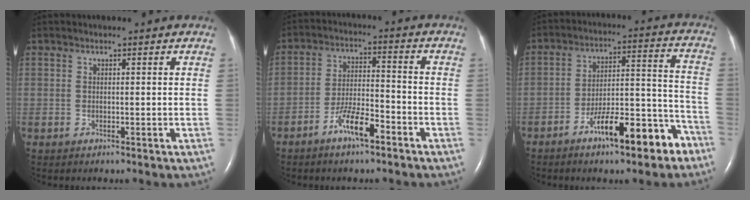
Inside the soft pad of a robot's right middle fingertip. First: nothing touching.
{"total": 6.7, "force": [-4.3, 1.3, 5.0], "torque": [-0.100, 0.002, -0.079]}
{"total": 12.5, "force": [-8.0, 2.9, 9.1], "torque": [-0.134, 0.023, -0.121]}